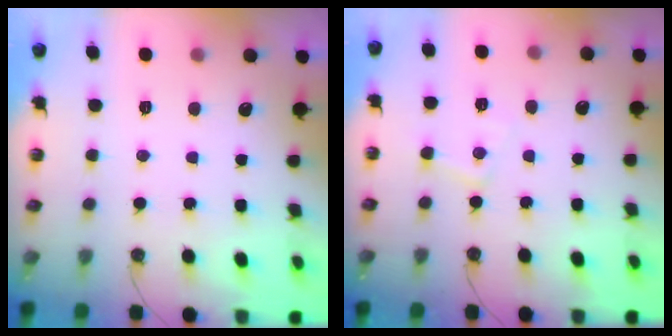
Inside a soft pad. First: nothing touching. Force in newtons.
{"total": 6.6, "press": 6.6, "slide": 0.4}